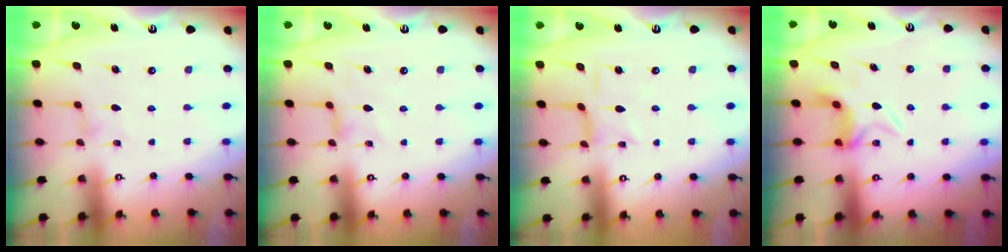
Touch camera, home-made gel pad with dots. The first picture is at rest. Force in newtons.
{"total": 3.2, "press": 3.2, "slide": 0.5}
{"total": 2.3, "press": 2.3, "slide": 0.2}
{"total": 7.8, "press": 7.7, "slide": 1.4}